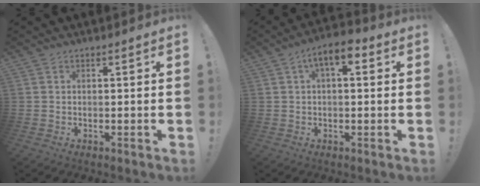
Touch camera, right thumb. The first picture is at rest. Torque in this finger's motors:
{"motor_torque": [0.04, 0.05, 0.34, 0.45, 0.10]}